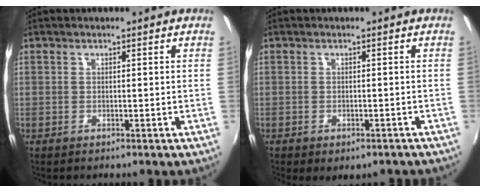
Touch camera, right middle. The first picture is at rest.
{"total": 4.0, "force": [-2.7, 2.0, 2.2], "torque": [-0.042, -0.022, -0.031]}